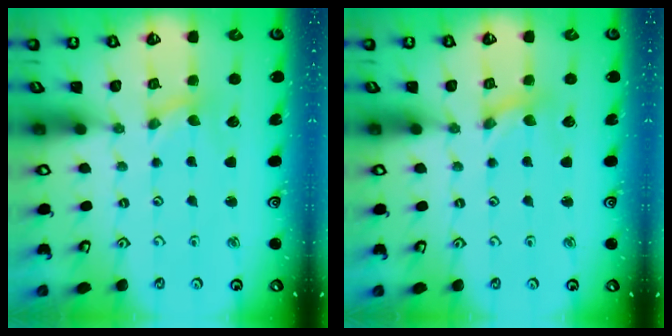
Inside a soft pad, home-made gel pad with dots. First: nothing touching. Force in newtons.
{"total": 0.0}